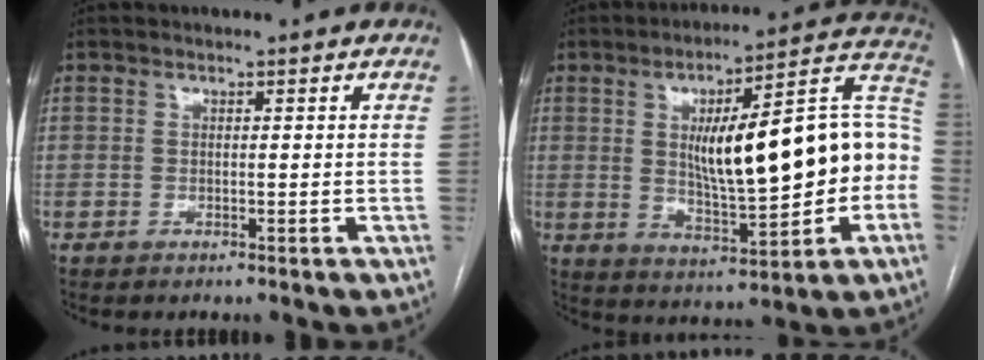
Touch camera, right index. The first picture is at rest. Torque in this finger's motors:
{"motor_torque": [1.65, 0.48, 1.05, 0.21]}